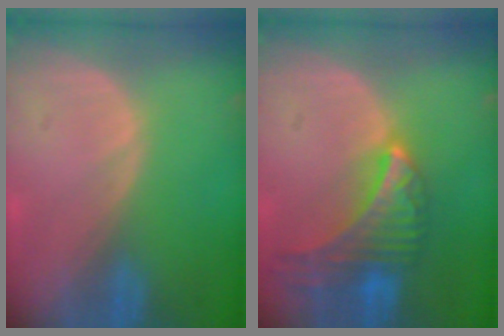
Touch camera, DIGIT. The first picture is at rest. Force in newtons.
{"total": 9.0, "press": 8.0, "slide": 4.2}